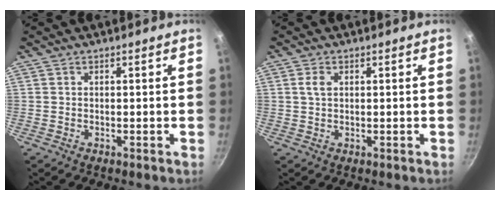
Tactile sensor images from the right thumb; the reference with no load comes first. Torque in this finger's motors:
{"motor_torque": [0.50, 0.97, 0.44, 0.61, 0.00]}